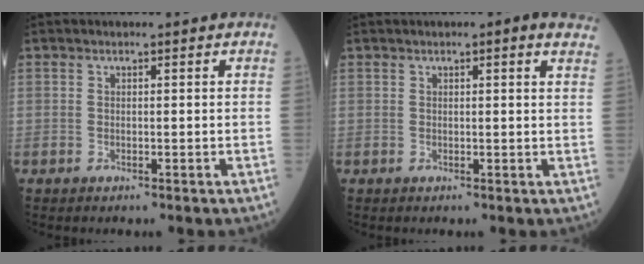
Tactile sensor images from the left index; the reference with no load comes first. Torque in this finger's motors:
{"motor_torque": [1.06, -1.07, 0.64, 0.09]}